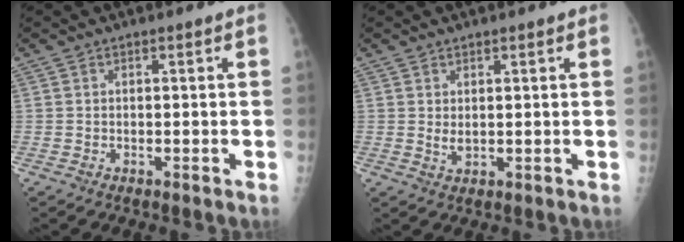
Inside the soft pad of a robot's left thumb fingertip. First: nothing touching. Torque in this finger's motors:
{"motor_torque": [0.21, 0.01, 0.40, 0.14, 0.04]}